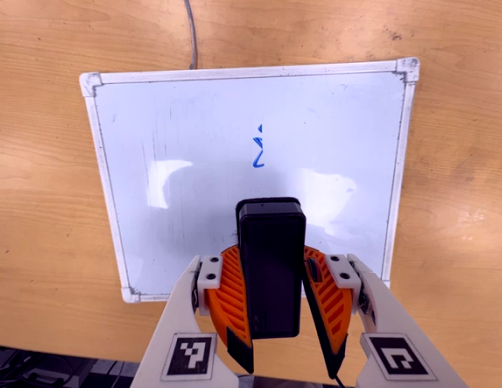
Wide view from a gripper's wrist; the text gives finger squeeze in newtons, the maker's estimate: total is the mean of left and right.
{"total": 9.6, "left": 9.6, "right": 9.6}